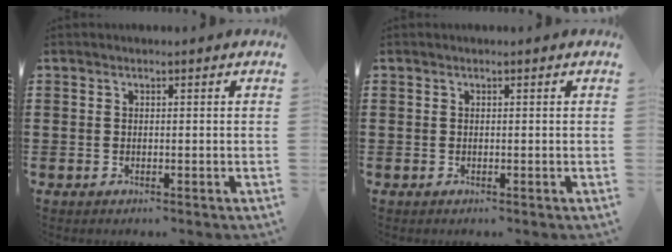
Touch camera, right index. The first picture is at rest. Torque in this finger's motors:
{"motor_torque": [0.28, 0.13, 0.00, 0.00]}